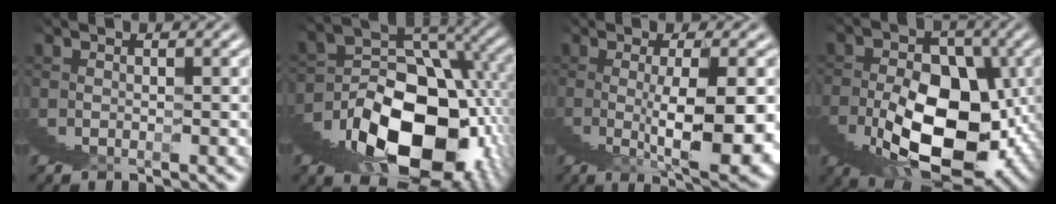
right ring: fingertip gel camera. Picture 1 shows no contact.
{"total": 18.7, "force": [-1.1, 10.2, 15.6], "torque": [-0.247, -0.012, -0.005]}
{"total": 6.4, "force": [0.7, -1.3, 6.3], "torque": [-0.085, 0.026, 0.005]}
{"total": 15.1, "force": [-0.5, 8.4, 12.5], "torque": [-0.172, -0.011, -0.007]}